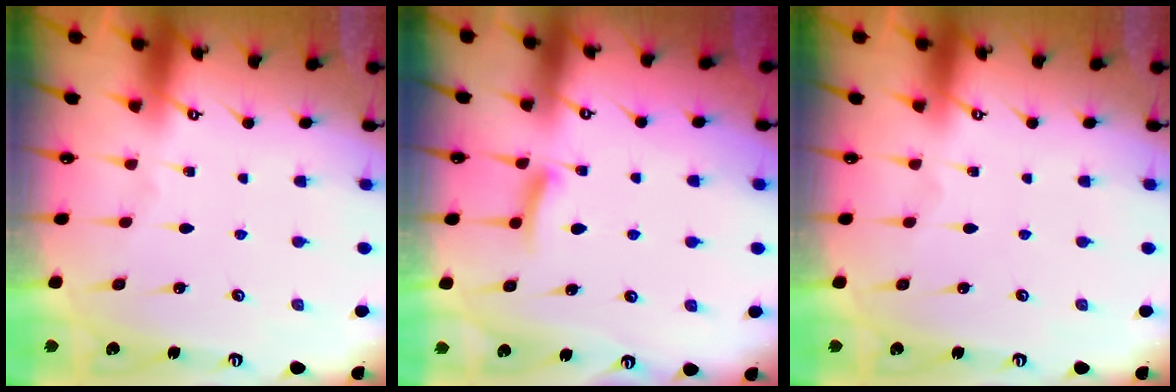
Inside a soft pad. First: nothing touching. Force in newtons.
{"total": 5.7, "press": 5.7, "slide": 0.7}
{"total": 0.0}